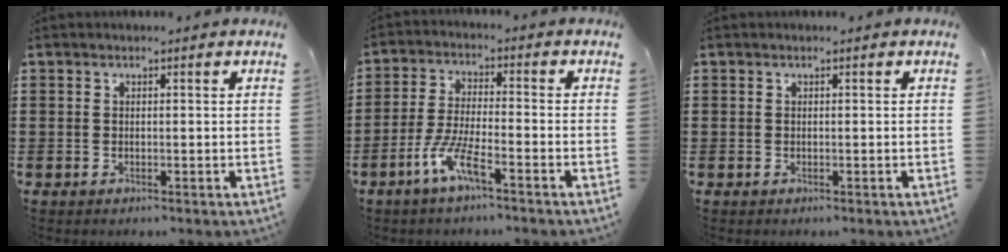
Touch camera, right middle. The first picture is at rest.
{"total": 6.4, "force": [-3.9, 0.9, 4.9], "torque": [-0.113, -0.009, -0.077]}
{"total": 0.0}